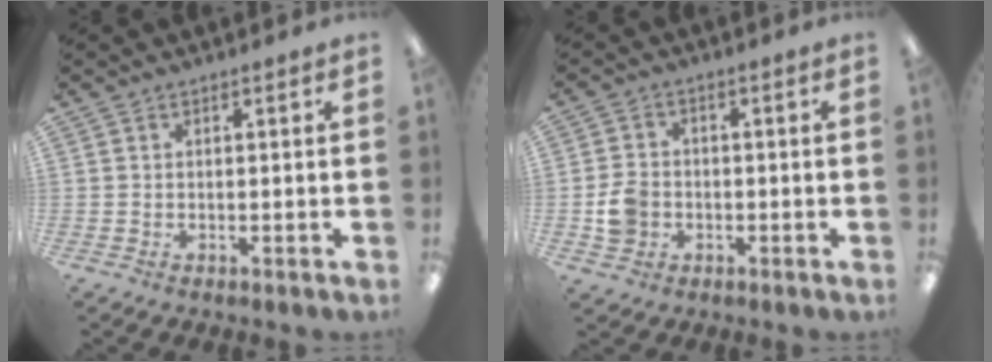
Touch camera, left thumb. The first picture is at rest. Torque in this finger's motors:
{"motor_torque": [-0.12, 0.16, 0.08, -0.08, 0.01]}